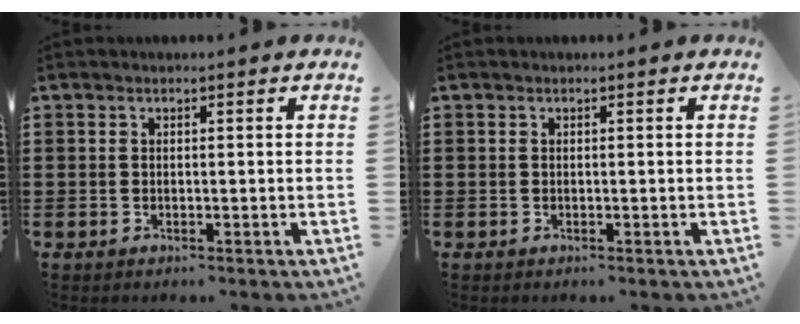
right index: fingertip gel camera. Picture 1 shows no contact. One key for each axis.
{"total": 0.0}